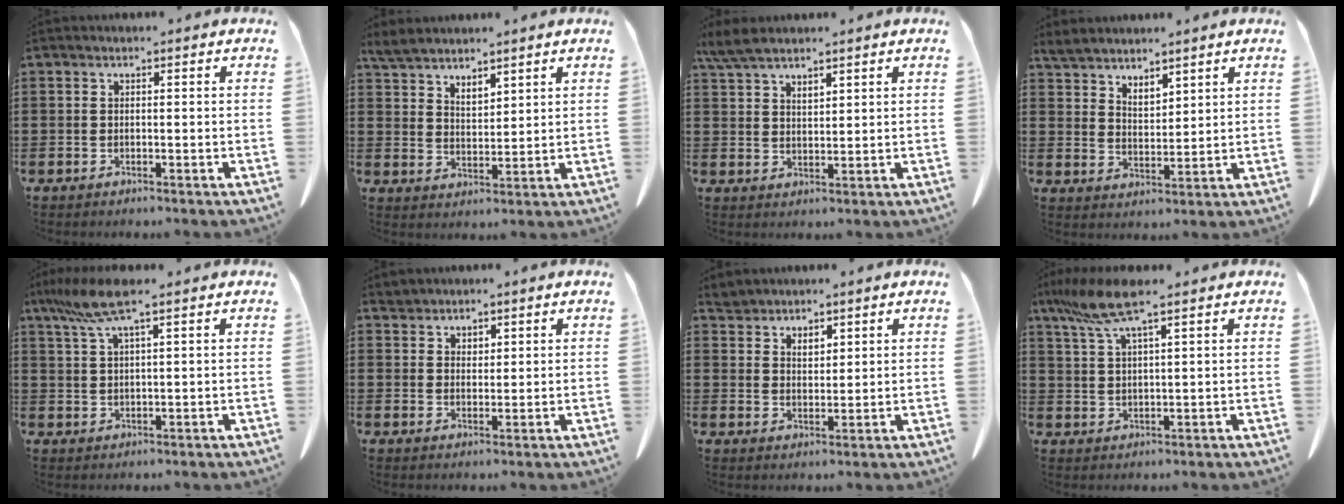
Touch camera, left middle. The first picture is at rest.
{"total": 3.9, "force": [3.7, 0.9, 0.8], "torque": [-0.030, -0.006, 0.069]}
{"total": 4.2, "force": [3.4, 1.2, 2.1], "torque": [-0.050, 0.000, 0.063]}
{"total": 3.7, "force": [3.6, 0.6, 0.3], "torque": [-0.020, -0.012, 0.066]}
{"total": 6.8, "force": [4.3, 0.7, 5.3], "torque": [-0.120, -0.005, 0.075]}
{"total": 2.1, "force": [1.9, 0.9, 0.0], "torque": [-0.006, 0.004, 0.037]}
{"total": 3.1, "force": [2.9, 1.3, 0.2], "torque": [-0.015, 0.000, 0.055]}
{"total": 8.0, "force": [5.5, 1.0, 5.7], "torque": [-0.139, -0.016, 0.093]}